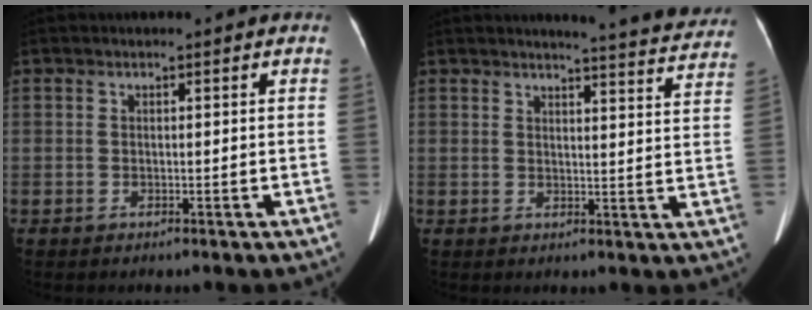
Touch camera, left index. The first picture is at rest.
{"total": 12.7, "force": [12.3, 0.4, 3.2], "torque": [-0.029, -0.058, 0.118]}